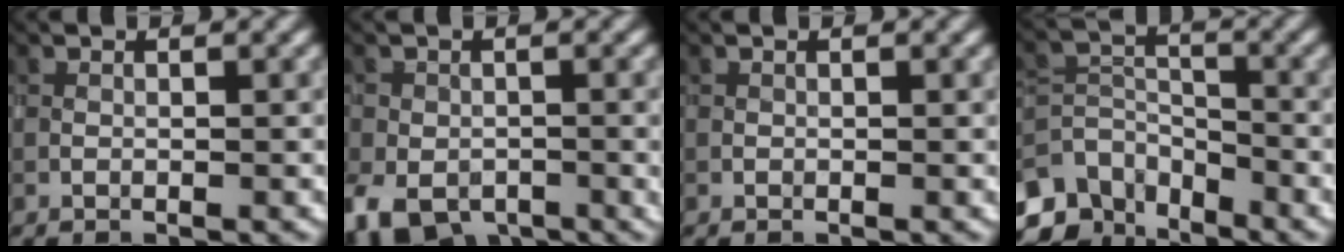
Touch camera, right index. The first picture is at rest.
{"total": 7.4, "force": [-3.5, 4.7, 4.4], "torque": [-0.078, -0.030, -0.047]}
{"total": 0.0}
{"total": 5.5, "force": [-3.9, 3.3, 2.1], "torque": [-0.034, -0.010, -0.083]}